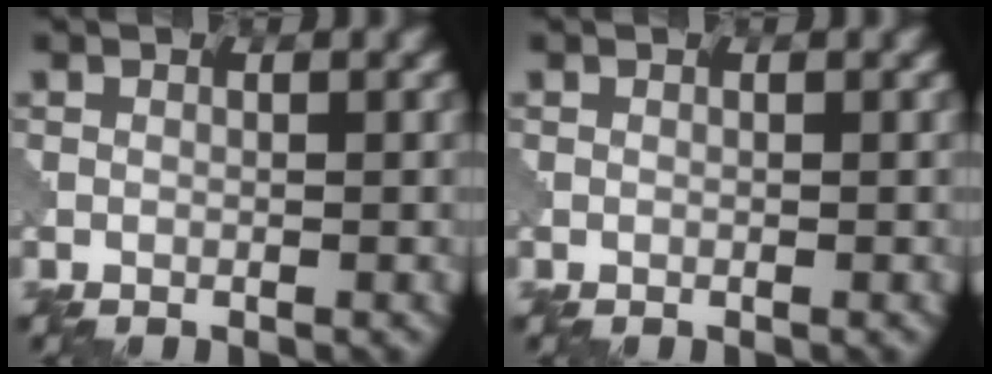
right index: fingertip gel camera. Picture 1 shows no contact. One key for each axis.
{"total": 0.0}